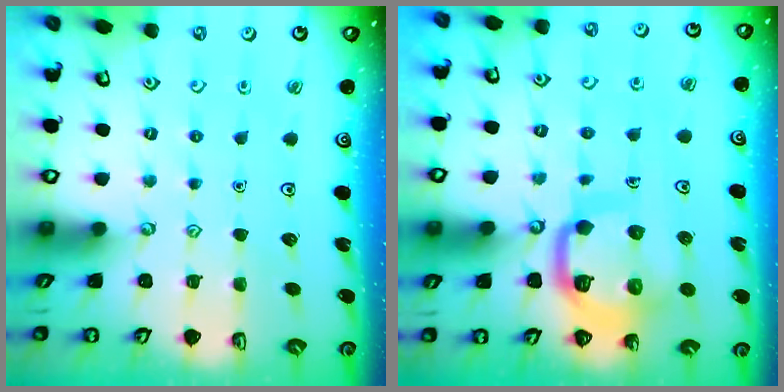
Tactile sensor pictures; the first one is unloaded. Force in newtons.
{"total": 11.5, "press": 11.5, "slide": 1.1}